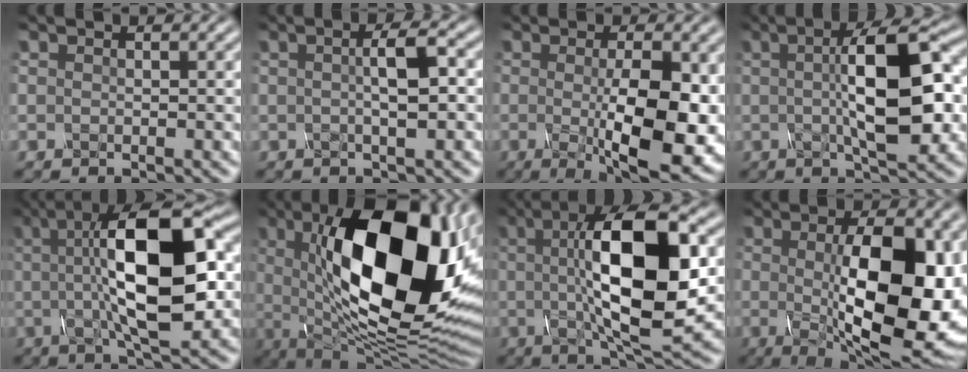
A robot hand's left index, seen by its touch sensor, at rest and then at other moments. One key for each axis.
{"total": 3.7, "fx": 0.3, "fy": 0.7, "fz": 3.6, "tx": -0.057, "ty": 0.008, "tz": 0.002}
{"total": 10.6, "fx": -1.2, "fy": 3.4, "fz": 10.0, "tx": -0.148, "ty": -0.022, "tz": -0.012}
{"total": 10.0, "fx": 0.7, "fy": 2.7, "fz": 9.6, "tx": -0.137, "ty": 0.011, "tz": 0.007}
{"total": 13.1, "fx": 1.4, "fy": 4.1, "fz": 12.4, "tx": -0.191, "ty": 0.015, "tz": 0.018}
{"total": 18.0, "fx": 3.2, "fy": 7.4, "fz": 16.1, "tx": -0.239, "ty": 0.000, "tz": 0.042}
{"total": 13.3, "fx": 1.1, "fy": 4.2, "fz": 12.6, "tx": -0.193, "ty": 0.004, "tz": 0.017}
{"total": 12.9, "fx": -0.2, "fy": 4.7, "fz": 12.1, "tx": -0.171, "ty": -0.009, "tz": -0.003}